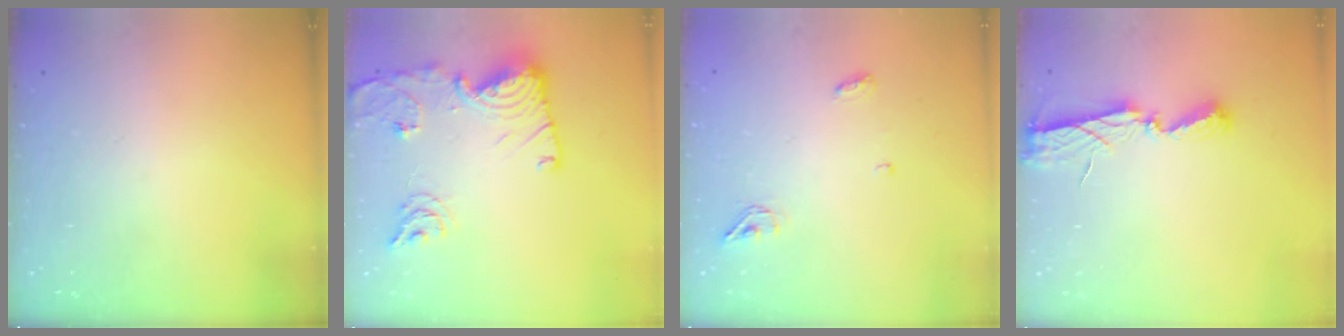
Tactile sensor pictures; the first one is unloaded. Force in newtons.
{"total": 16.5, "press": 16.5, "slide": 1.7}
{"total": 6.3, "press": 5.0, "slide": 3.9}
{"total": 6.2, "press": 6.2, "slide": 0.2}